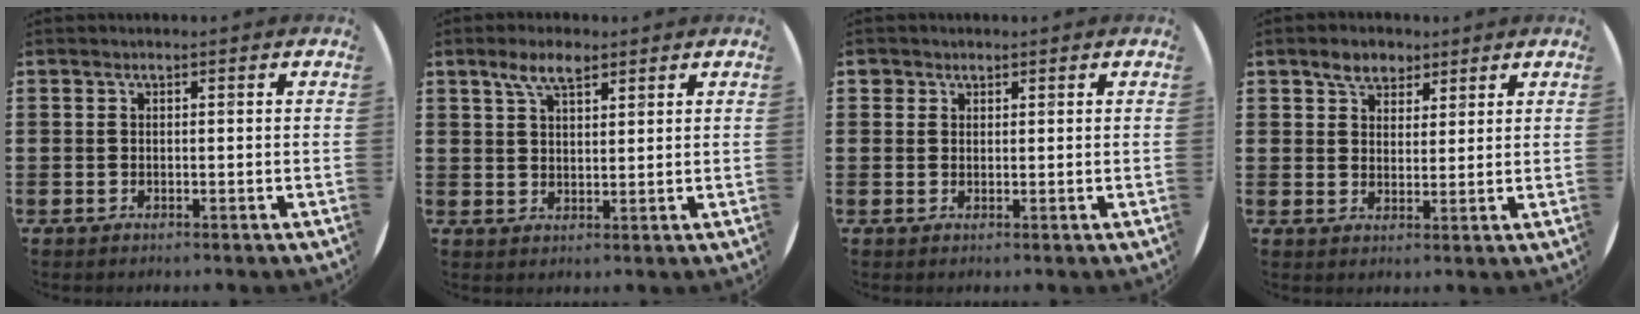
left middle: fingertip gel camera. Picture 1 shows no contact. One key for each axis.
{"total": 4.7, "fx": 3.3, "fy": 1.7, "fz": 2.8, "tx": -0.053, "ty": 0.004, "tz": 0.057}
{"total": 1.4, "fx": 1.1, "fy": 0.8, "fz": 0.1, "tx": 0.006, "ty": 0.001, "tz": 0.020}
{"total": 3.6, "fx": 2.8, "fy": 2.1, "fz": 0.8, "tx": -0.008, "ty": 0.002, "tz": 0.051}